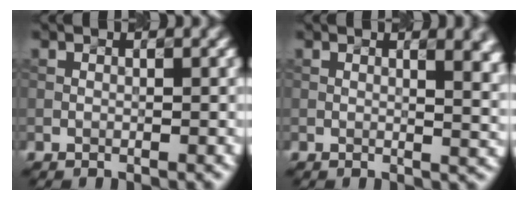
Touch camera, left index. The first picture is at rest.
{"total": 6.7, "force": [2.4, 3.2, 5.4], "torque": [-0.020, 0.018, 0.028]}